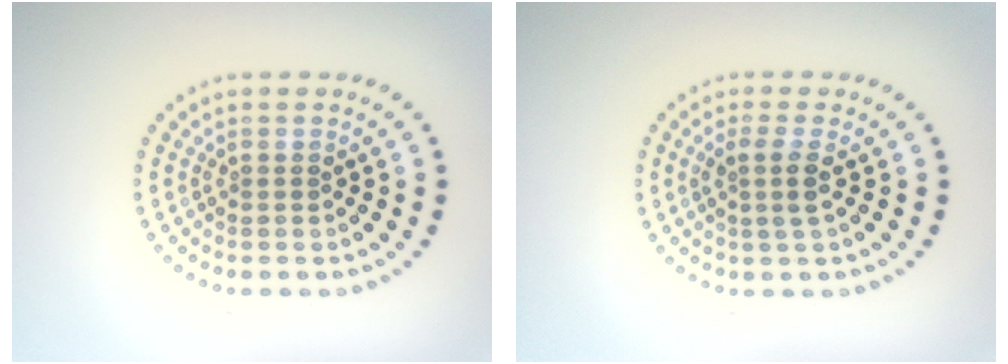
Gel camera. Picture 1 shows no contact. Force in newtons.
{"total": 1.9, "press": 1.6, "slide": 1.1}